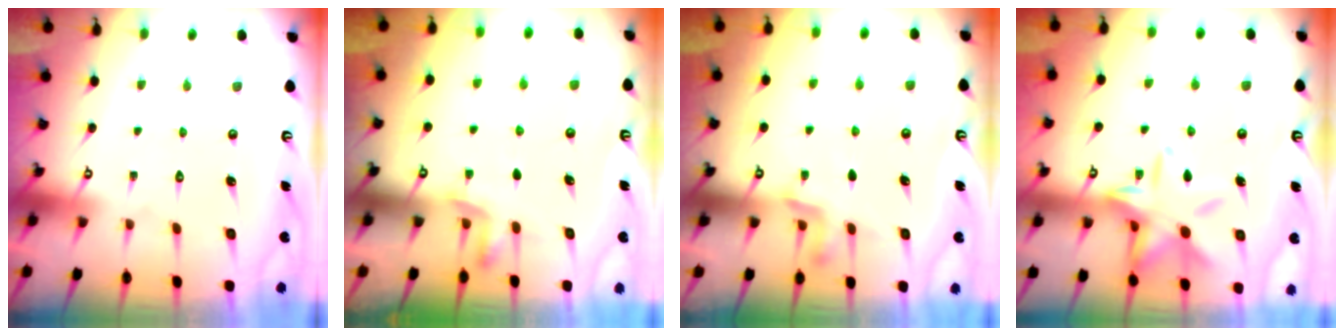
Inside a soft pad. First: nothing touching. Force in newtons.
{"total": 3.6, "press": 3.6, "slide": 0.7}
{"total": 4.2, "press": 4.1, "slide": 0.9}
{"total": 13.4, "press": 13.3, "slide": 0.8}